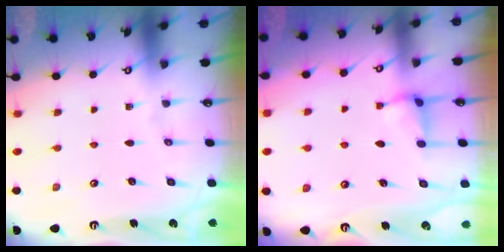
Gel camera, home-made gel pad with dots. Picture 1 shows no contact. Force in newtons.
{"total": 2.4, "press": 2.4, "slide": 0.4}